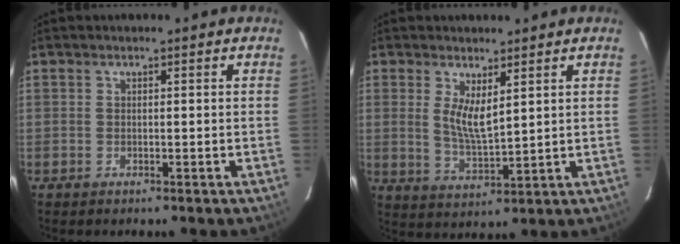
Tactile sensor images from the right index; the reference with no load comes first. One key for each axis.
{"total": 6.0, "fx": 2.3, "fy": 2.0, "fz": 5.1, "tx": -0.093, "ty": -0.014, "tz": 0.047}